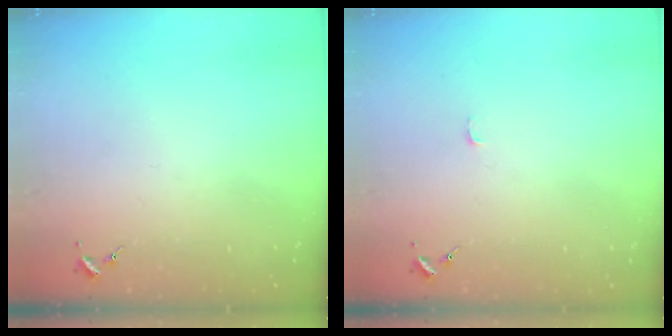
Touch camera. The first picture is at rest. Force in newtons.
{"total": 2.7, "press": 2.7, "slide": 0.3}